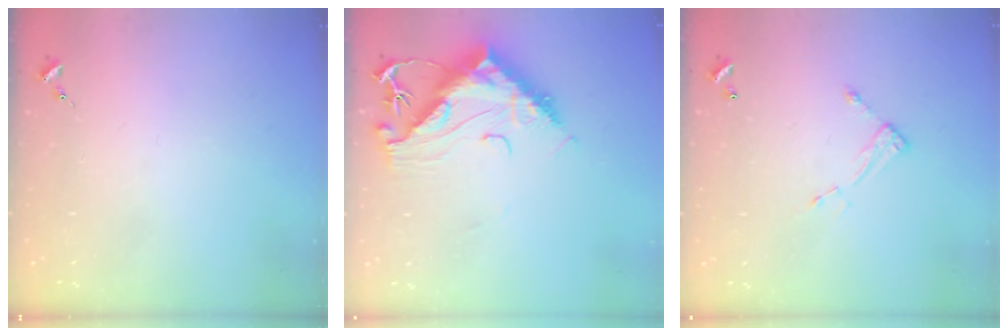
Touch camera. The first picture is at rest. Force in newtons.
{"total": 14.6, "press": 14.5, "slide": 1.5}
{"total": 4.7, "press": 4.6, "slide": 0.4}